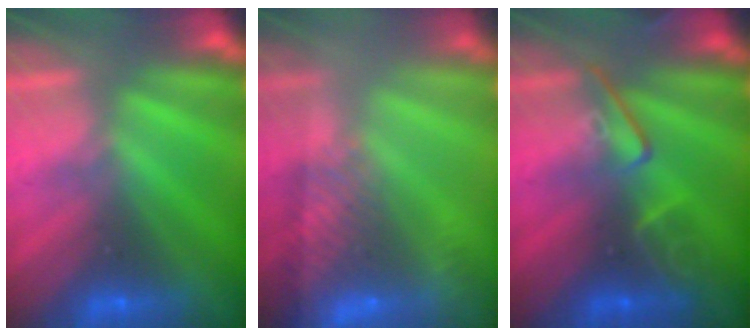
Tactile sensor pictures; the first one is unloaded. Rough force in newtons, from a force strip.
{"total": 8.5}
{"total": 2.4}